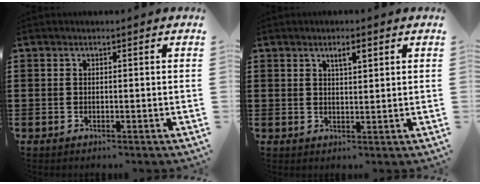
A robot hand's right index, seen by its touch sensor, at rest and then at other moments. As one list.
[{"total": 2.5, "force": [1.3, 0.7, 2.0], "torque": [-0.034, 0.001, 0.019]}]